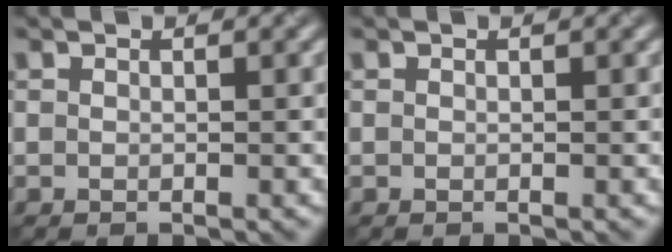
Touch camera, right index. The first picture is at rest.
{"total": 0.0}